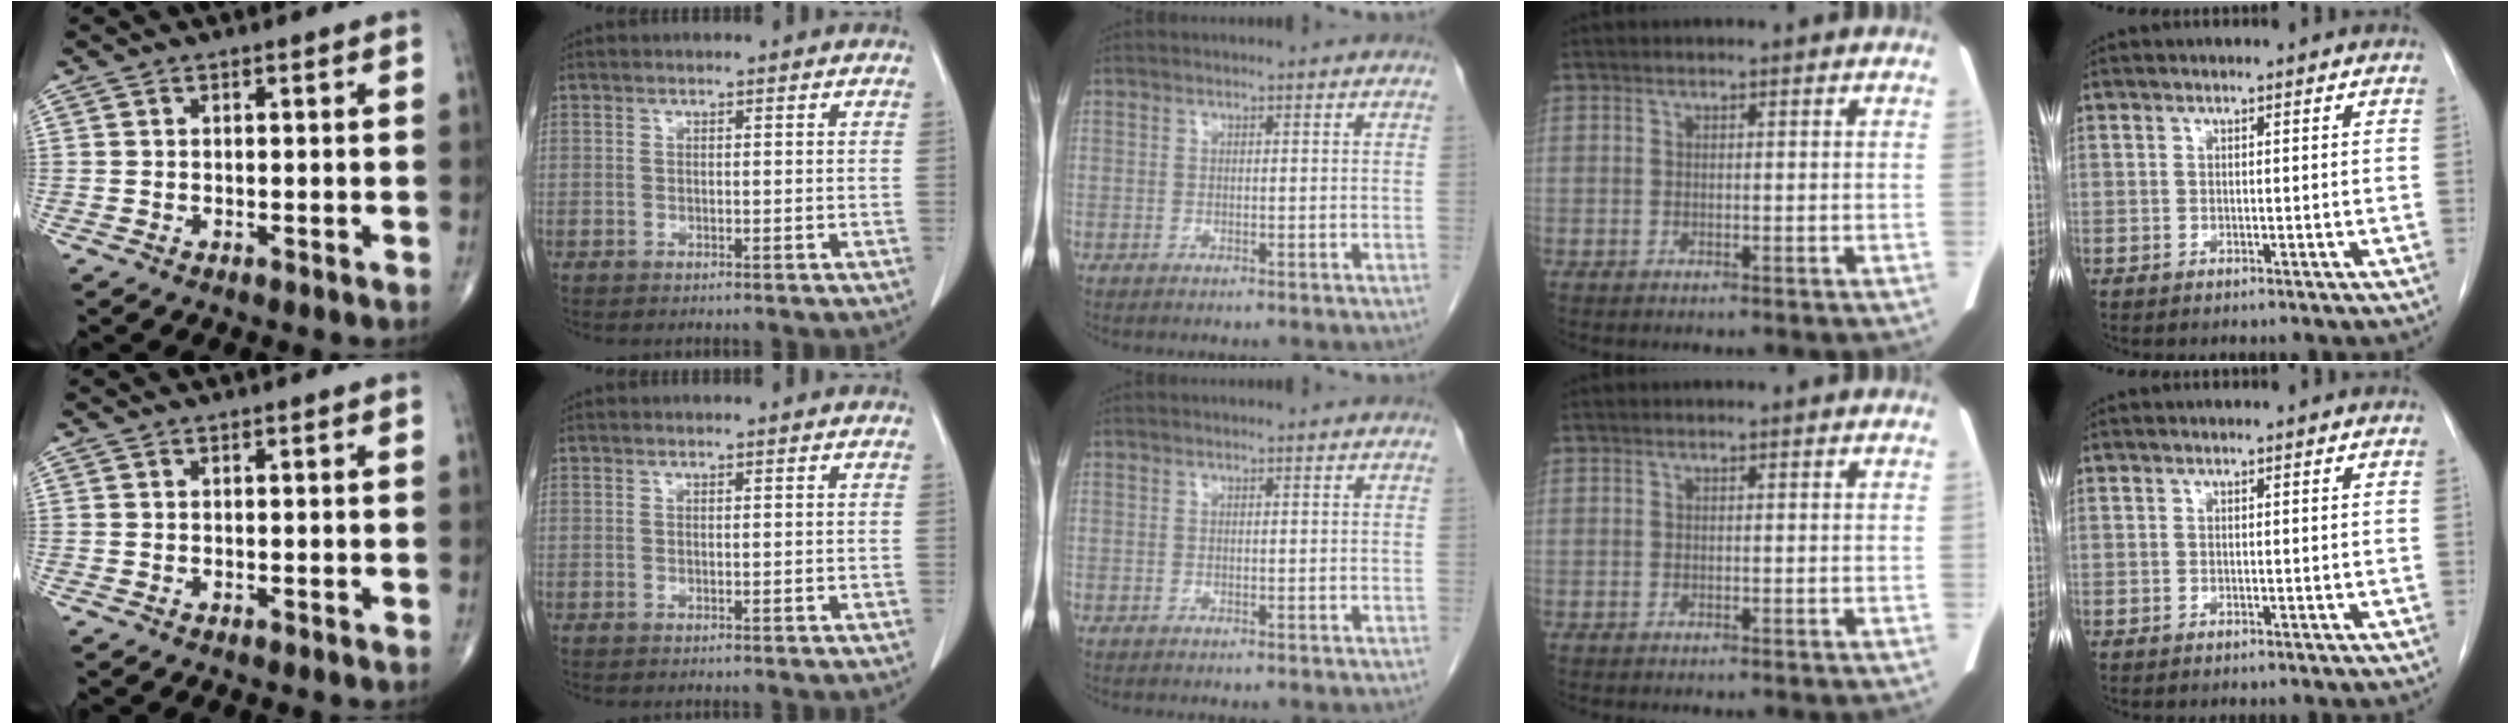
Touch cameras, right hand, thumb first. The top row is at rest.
{}